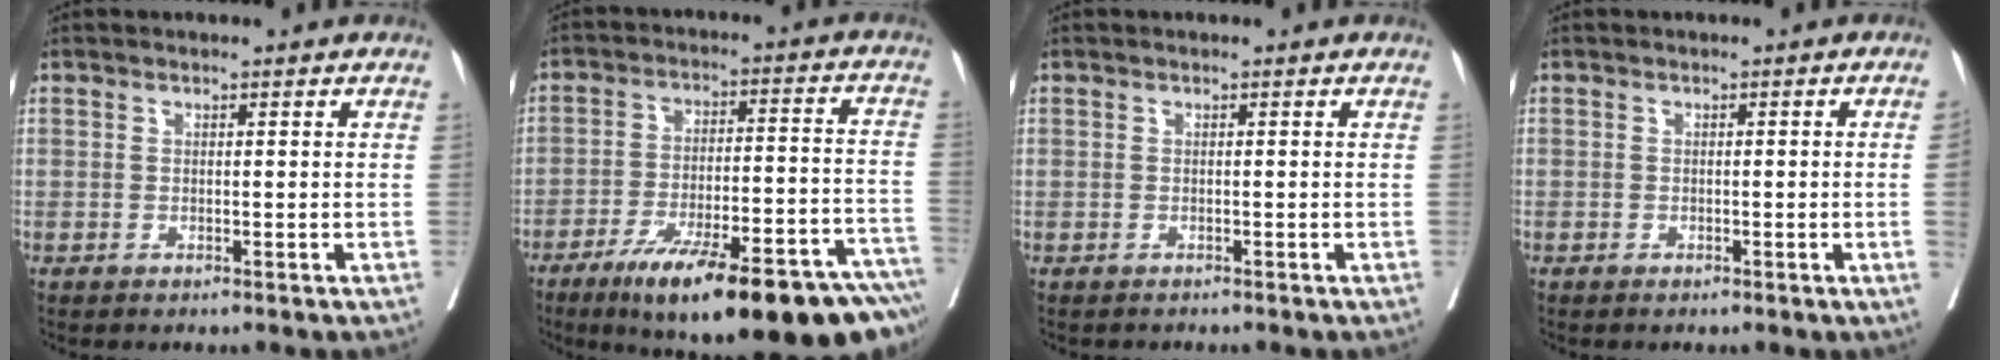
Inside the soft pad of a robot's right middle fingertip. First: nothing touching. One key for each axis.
{"total": 24.6, "fx": -17.1, "fy": 3.6, "fz": 17.3, "tx": -0.182, "ty": 0.008, "tz": -0.252}
{"total": 0.6, "fx": -0.5, "fy": 0.4, "fz": -0.1, "tx": -0.006, "ty": 0.003, "tz": -0.010}
{"total": 1.4, "fx": -0.4, "fy": -0.4, "fz": 1.3, "tx": -0.017, "ty": 0.001, "tz": -0.005}